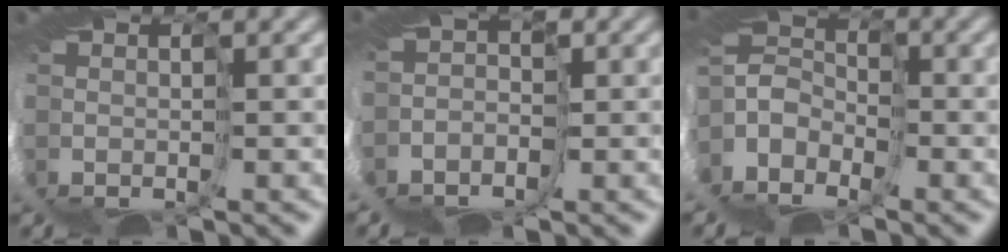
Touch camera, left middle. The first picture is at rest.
{"total": 2.0, "force": [-1.9, 0.5, -0.3], "torque": [0.030, -0.015, -0.019]}
{"total": 1.3, "force": [0.7, 0.9, 0.6], "torque": [-0.016, 0.016, -0.012]}